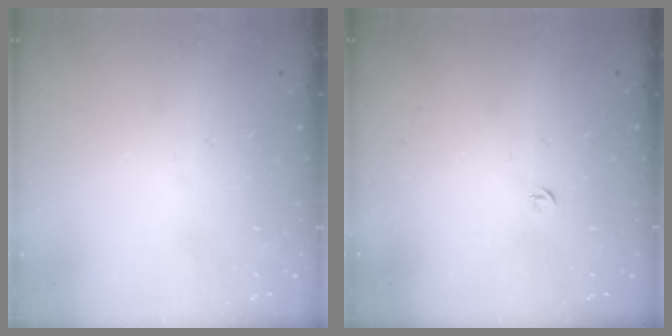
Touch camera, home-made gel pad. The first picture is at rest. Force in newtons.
{"total": 2.7, "press": 2.6, "slide": 0.6}